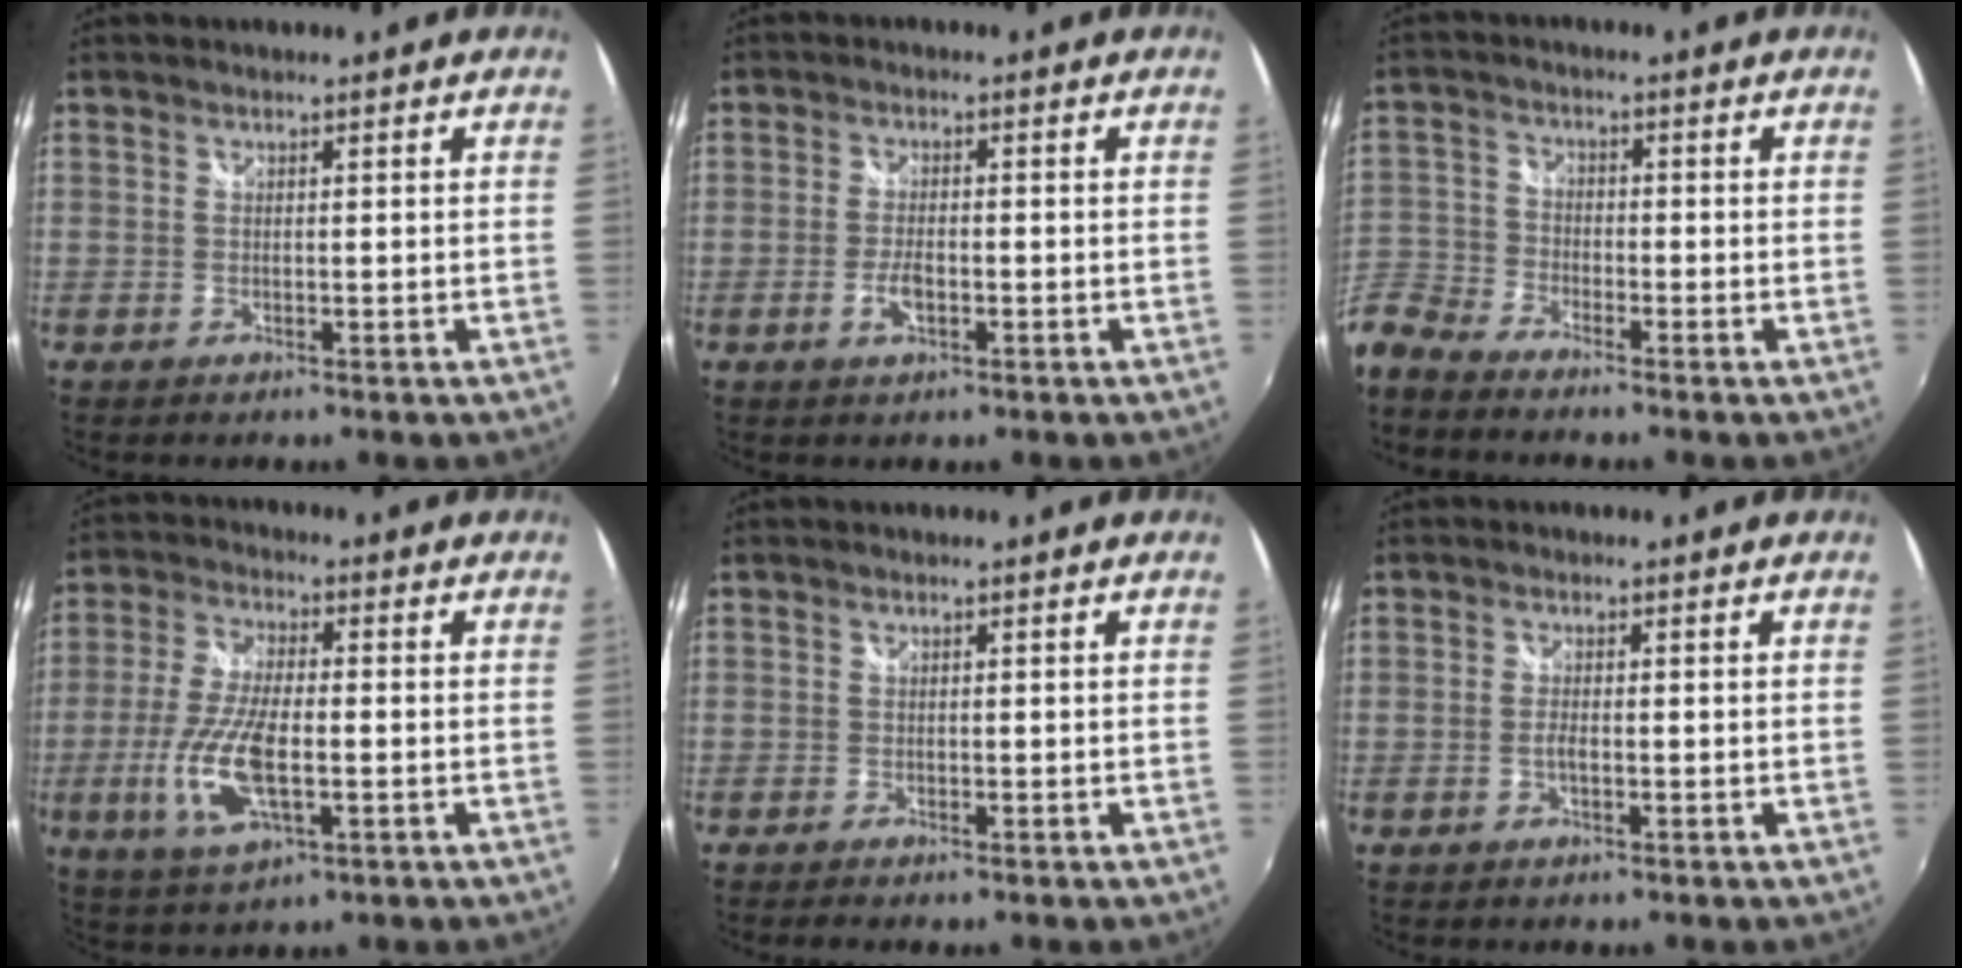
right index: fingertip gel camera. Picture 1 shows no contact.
{"total": 3.5, "force": [-1.4, 1.4, 2.9], "torque": [-0.063, -0.003, -0.027]}
{"total": 8.2, "force": [-6.5, 4.3, 2.4], "torque": [-0.070, 0.006, -0.152]}
{"total": 12.1, "force": [-2.9, 4.3, 10.9], "torque": [-0.233, -0.008, -0.055]}
{"total": 1.4, "force": [-1.2, 0.3, 0.6], "torque": [-0.015, -0.009, -0.023]}
{"total": 1.5, "force": [-0.6, 0.3, 1.4], "torque": [-0.030, -0.001, -0.011]}